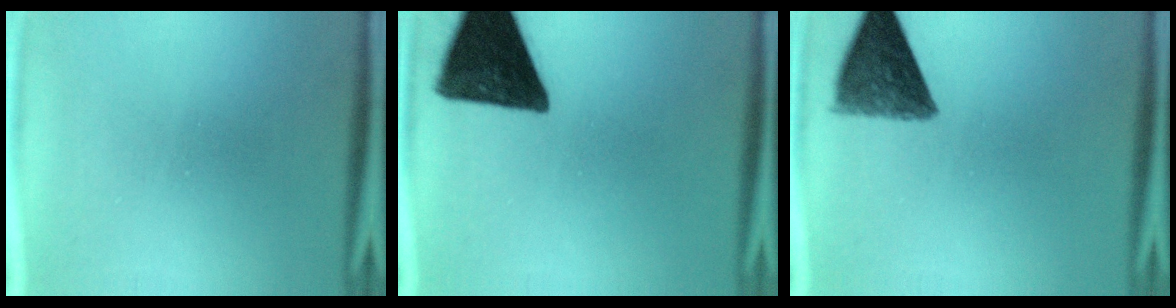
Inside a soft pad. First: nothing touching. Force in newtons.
{"total": 16.4}
{"total": 10.0}